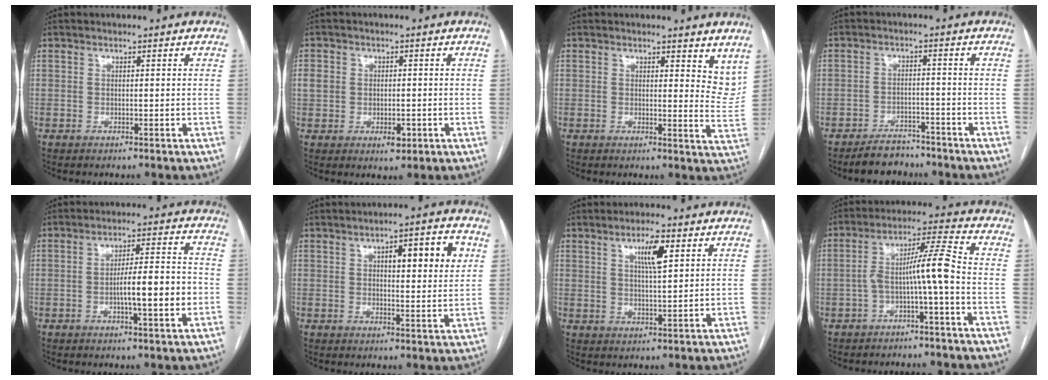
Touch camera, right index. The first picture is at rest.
{"total": 4.8, "force": [-0.8, 3.6, 3.1], "torque": [-0.046, 0.008, -0.004]}
{"total": 7.2, "force": [6.0, 2.6, 3.0], "torque": [-0.014, -0.032, 0.054]}
{"total": 5.4, "force": [-4.8, 2.4, 1.0], "torque": [-0.015, 0.001, -0.076]}
{"total": 8.9, "force": [-2.1, 0.9, 8.6], "torque": [-0.136, 0.012, -0.033]}
{"total": 8.5, "force": [2.9, 1.9, 7.8], "torque": [-0.107, 0.010, 0.038]}
{"total": 5.1, "force": [2.2, 0.6, 4.5], "torque": [-0.080, 0.000, 0.039]}
{"total": 7.8, "force": [-2.2, -0.4, 7.5], "torque": [-0.130, 0.032, -0.037]}